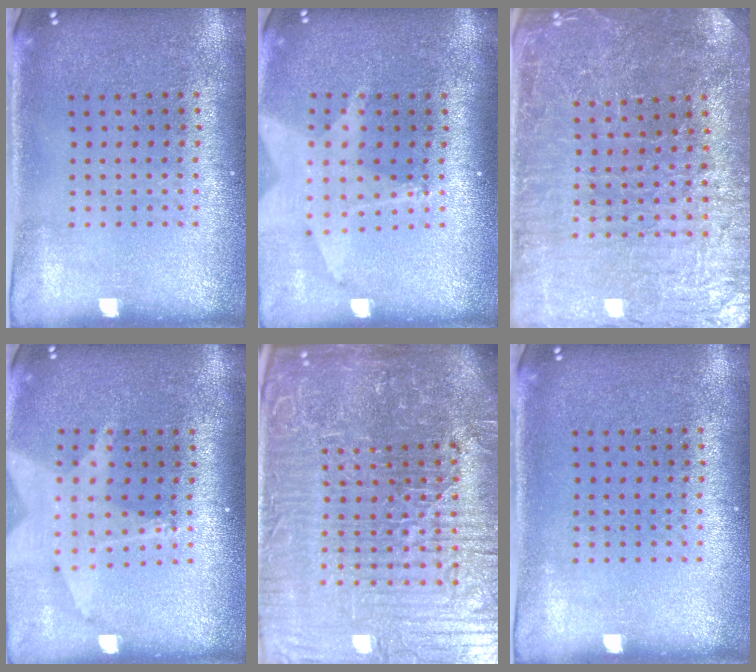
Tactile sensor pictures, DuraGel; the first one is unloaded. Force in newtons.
{"total": 1.8, "press": 1.4, "slide": 1.0}
{"total": 3.4, "press": 3.4, "slide": 0.3}
{"total": 1.8, "press": 1.4, "slide": 1.0}
{"total": 8.0, "press": 7.0, "slide": 3.7}
{"total": 0.0}